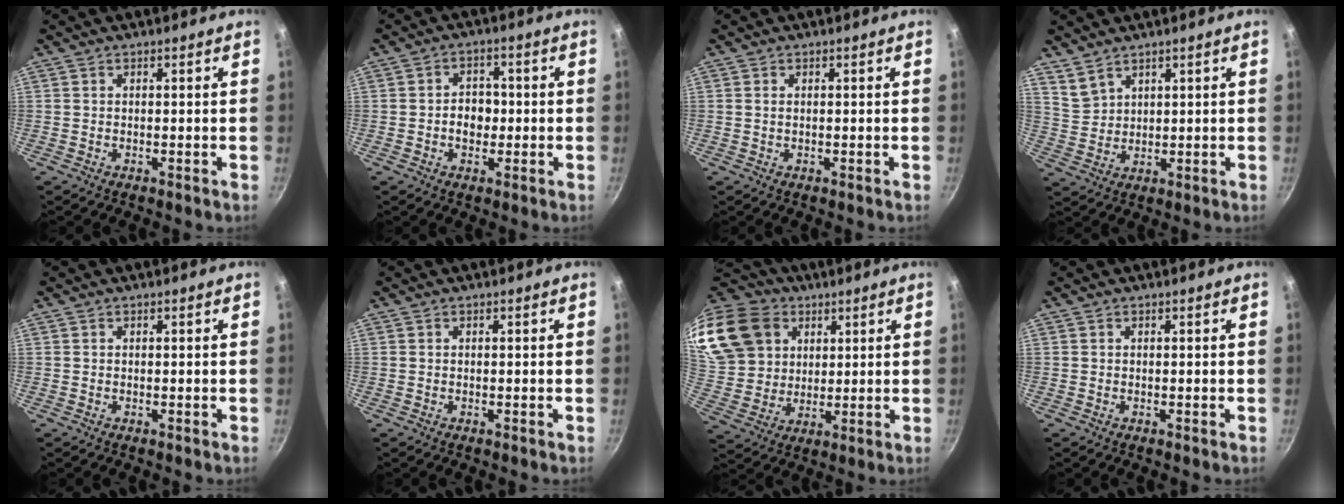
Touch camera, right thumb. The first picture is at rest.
{"total": 4.8, "force": [-0.5, 3.7, 3.0], "torque": [-0.019, 0.006, -0.009]}
{"total": 0.7, "force": [0.2, 0.2, 0.6], "torque": [-0.013, -0.003, 0.005]}
{"total": 4.4, "force": [3.6, 2.3, 1.2], "torque": [-0.014, -0.009, 0.083]}
{"total": 0.0}
{"total": 0.0}
{"total": 22.4, "force": [10.3, 17.2, 9.9], "torque": [-0.218, 0.003, 0.208]}
{"total": 0.0}